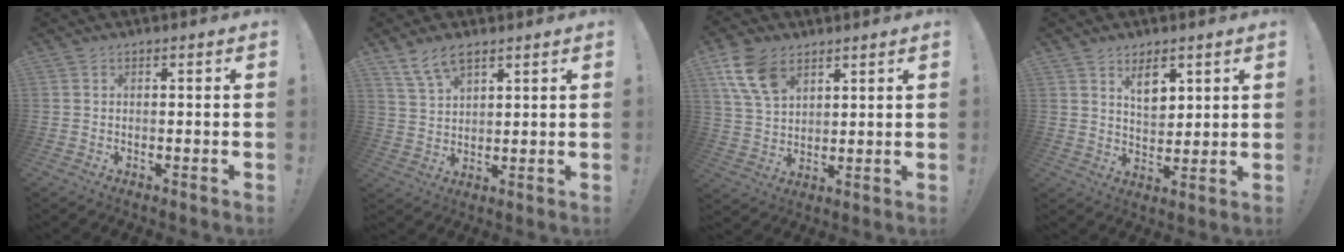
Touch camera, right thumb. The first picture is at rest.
{"total": 7.3, "force": [5.1, 3.4, 4.1], "torque": [-0.074, -0.020, 0.097]}
{"total": 12.5, "force": [6.8, 7.9, 6.9], "torque": [-0.131, -0.021, 0.134]}
{"total": 7.4, "force": [4.3, 4.2, 4.2], "torque": [-0.062, -0.022, 0.077]}